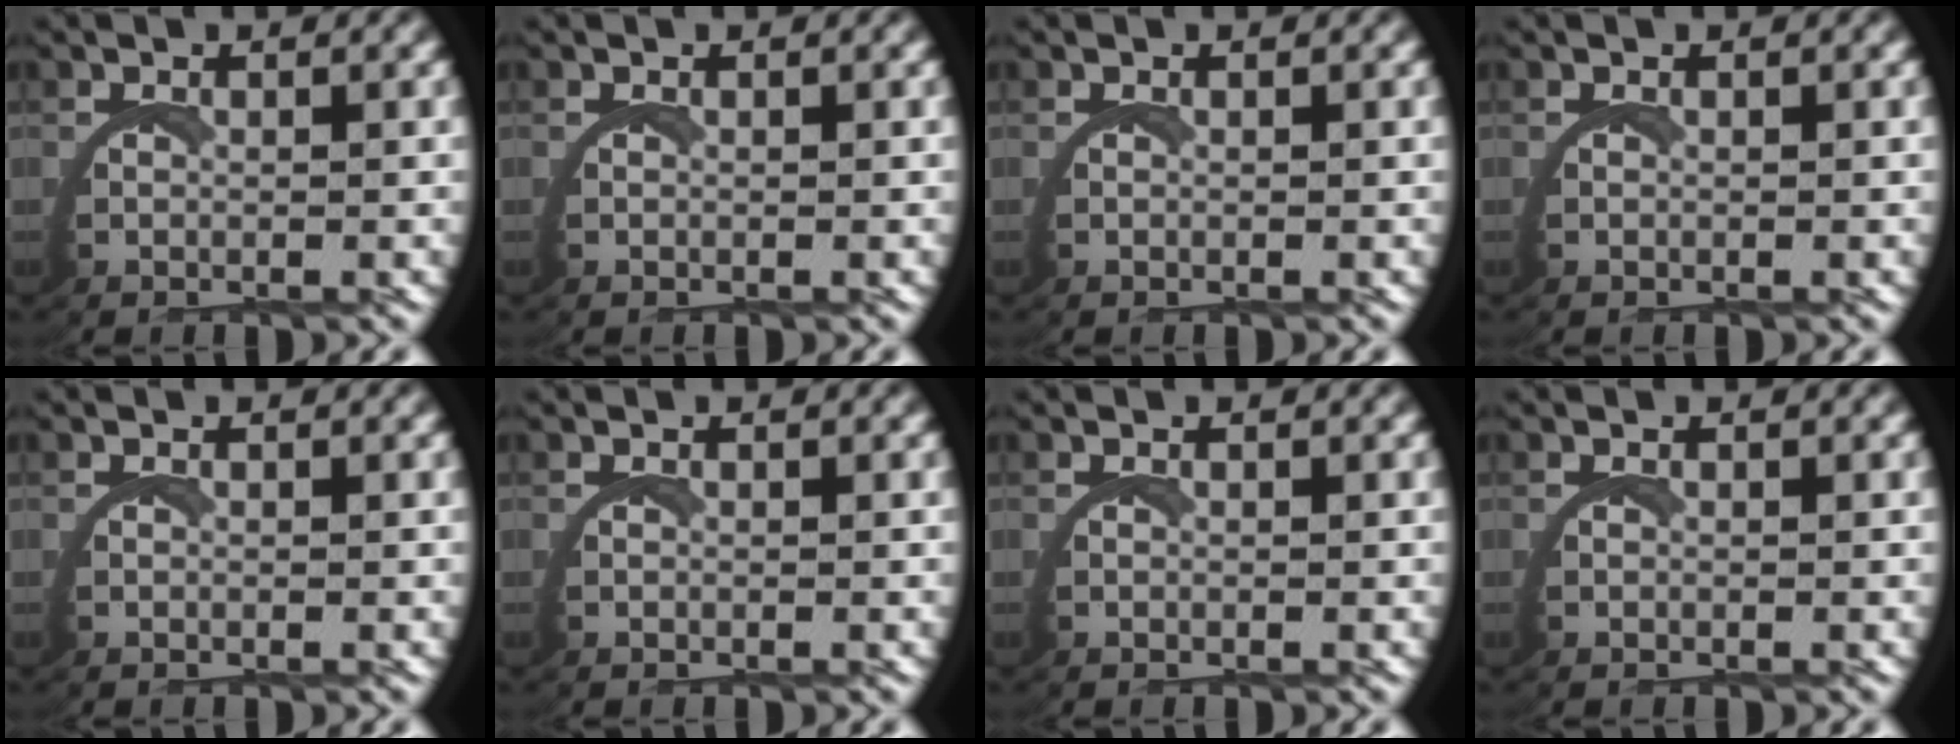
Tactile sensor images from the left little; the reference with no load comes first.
{"total": 0.0}
{"total": 0.0}
{"total": 0.0}
{"total": 0.0}
{"total": 0.0}
{"total": 0.0}
{"total": 0.0}